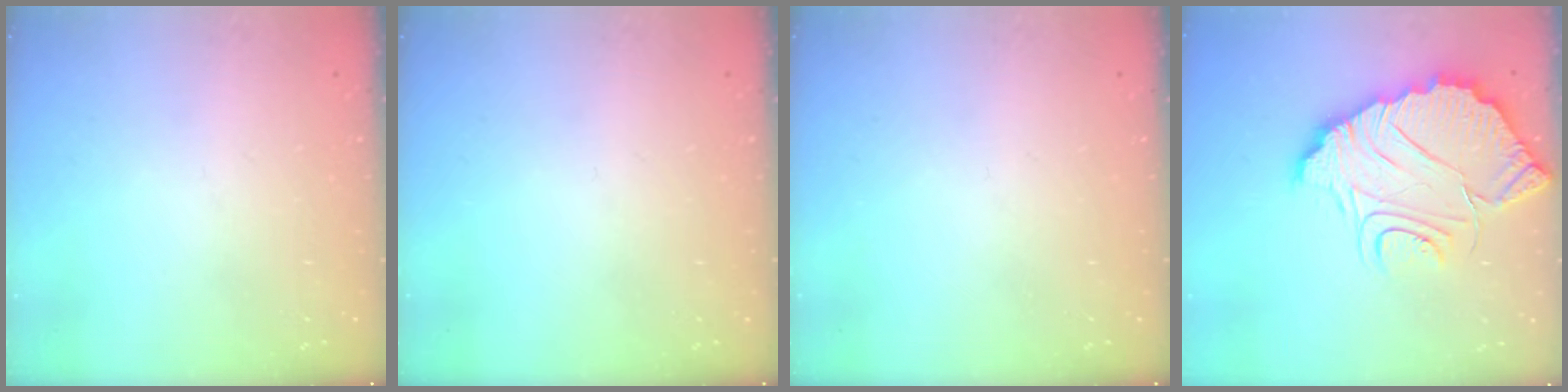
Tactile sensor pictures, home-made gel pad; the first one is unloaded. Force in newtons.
{"total": 0.0}
{"total": 0.0}
{"total": 14.0, "press": 14.0, "slide": 1.3}